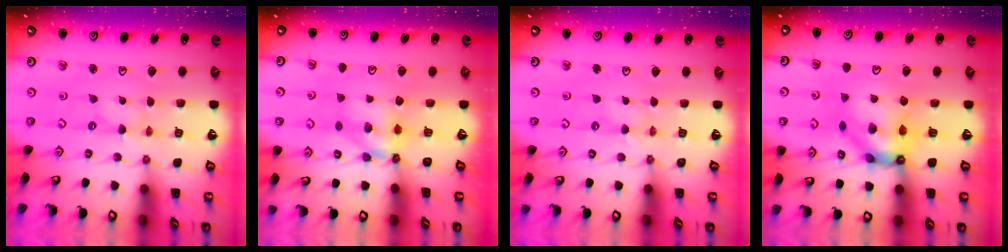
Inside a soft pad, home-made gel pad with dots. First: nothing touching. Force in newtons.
{"total": 5.8, "press": 5.8, "slide": 0.6}
{"total": 1.4, "press": 1.4, "slide": 0.4}
{"total": 9.6, "press": 9.6, "slide": 1.3}